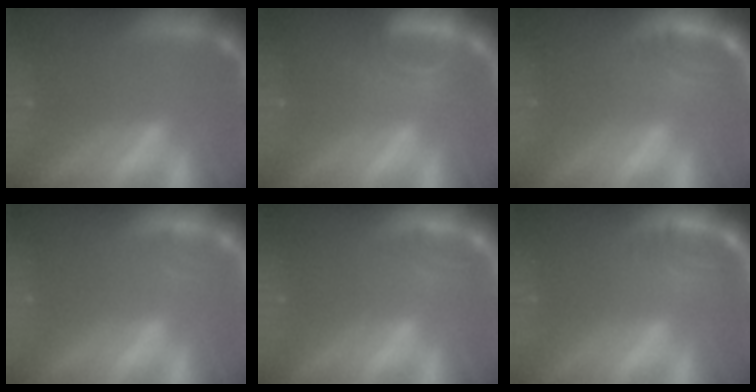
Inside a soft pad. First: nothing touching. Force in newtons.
{"total": 3.5}
{"total": 2.5}
{"total": 0.9}
{"total": 1.5}
{"total": 2.9}